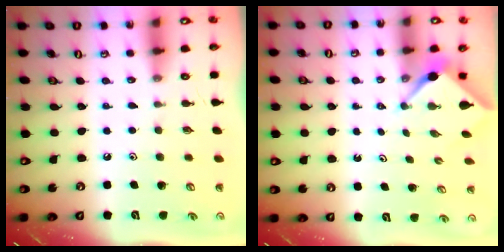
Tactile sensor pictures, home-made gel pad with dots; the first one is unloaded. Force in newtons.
{"total": 2.5, "press": 2.5, "slide": 0.3}